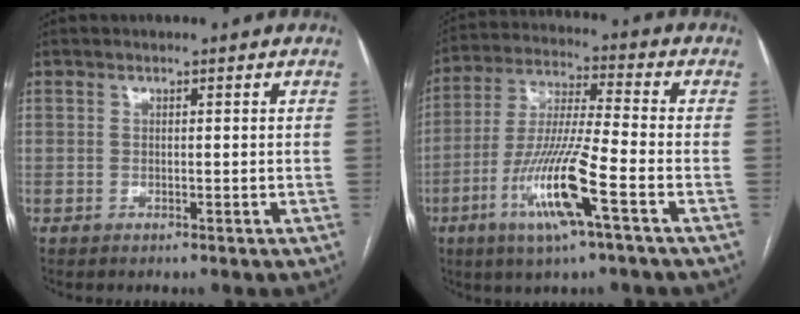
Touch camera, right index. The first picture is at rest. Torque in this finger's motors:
{"motor_torque": [1.43, -0.71, 1.05, 0.21]}